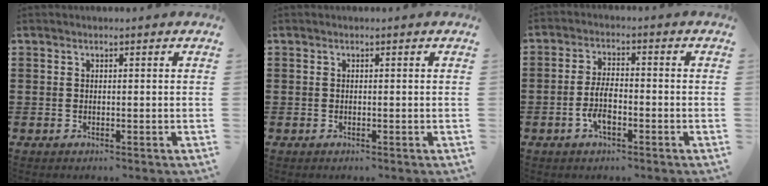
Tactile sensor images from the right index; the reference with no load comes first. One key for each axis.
{"total": 0.0}
{"total": 4.9, "fx": -1.8, "fy": 1.8, "fz": 4.2, "tx": -0.094, "ty": -0.002, "tz": -0.038}